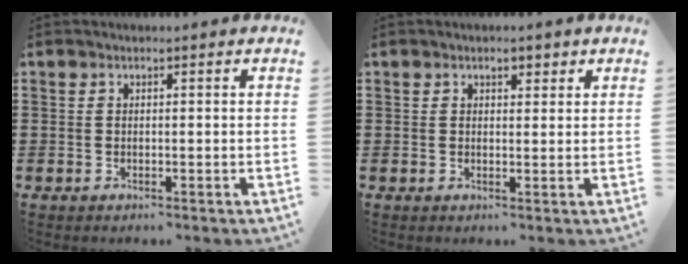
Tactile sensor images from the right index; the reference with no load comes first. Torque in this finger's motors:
{"motor_torque": [0.02, 0.01, 0.01, 0.00]}